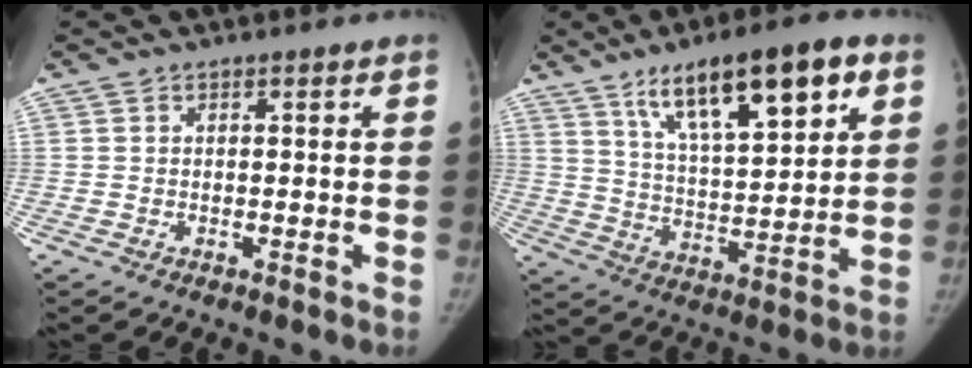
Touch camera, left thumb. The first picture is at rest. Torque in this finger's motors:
{"motor_torque": [0.32, 0.29, 1.54, -1.23, 0.39]}